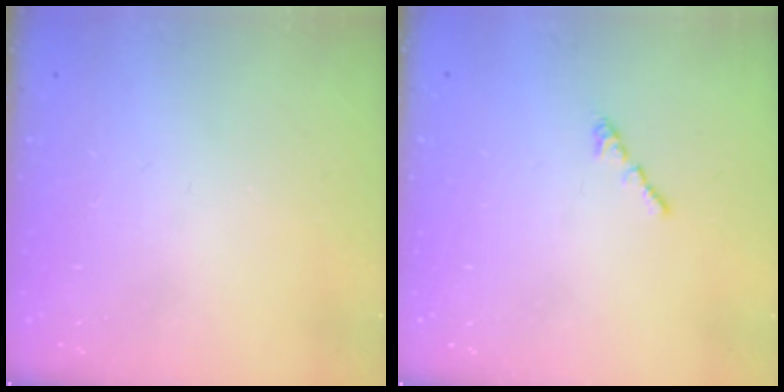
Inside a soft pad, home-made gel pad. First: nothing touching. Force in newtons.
{"total": 0.7, "press": 0.6, "slide": 0.4}